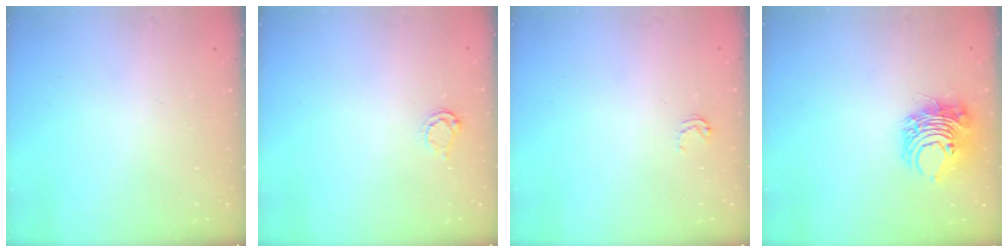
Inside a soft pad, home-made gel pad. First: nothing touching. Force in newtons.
{"total": 3.6, "press": 3.5, "slide": 0.5}
{"total": 3.5, "press": 3.5, "slide": 0.2}
{"total": 8.7, "press": 8.7, "slide": 0.4}